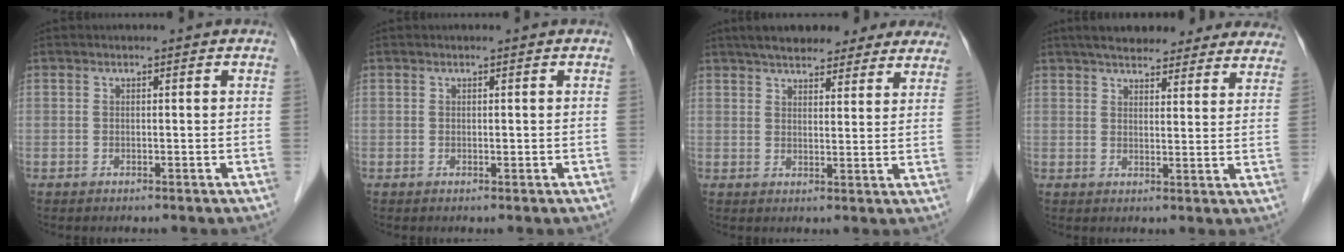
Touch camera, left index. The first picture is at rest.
{"total": 0.0}
{"total": 15.7, "force": [13.1, 4.6, 7.4], "torque": [-0.093, 0.033, 0.170]}
{"total": 18.4, "force": [15.9, 4.9, 7.8], "torque": [-0.095, 0.029, 0.198]}